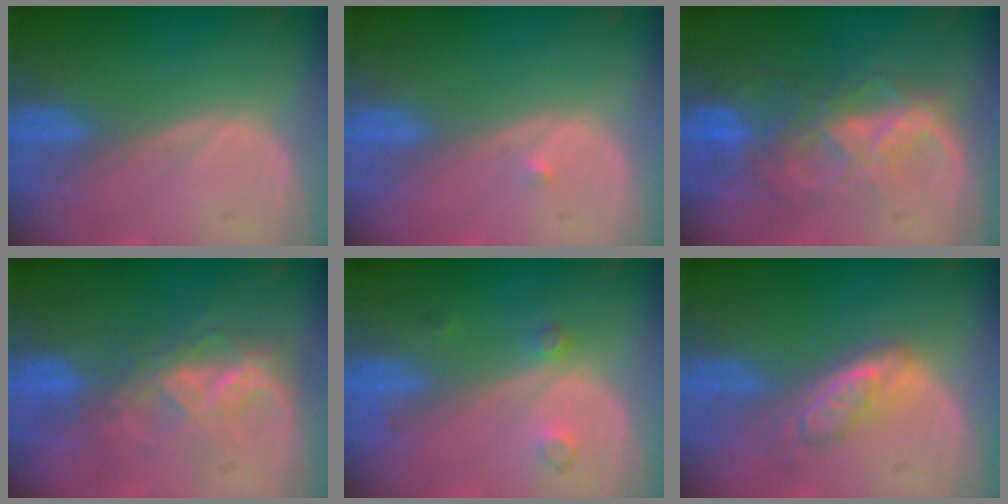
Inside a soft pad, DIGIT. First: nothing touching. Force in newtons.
{"total": 0.6, "press": 0.5, "slide": 0.4}
{"total": 8.6, "press": 7.5, "slide": 4.2}
{"total": 6.8, "press": 5.9, "slide": 3.4}
{"total": 2.5, "press": 2.1, "slide": 1.3}
{"total": 4.9, "press": 4.6, "slide": 1.9}